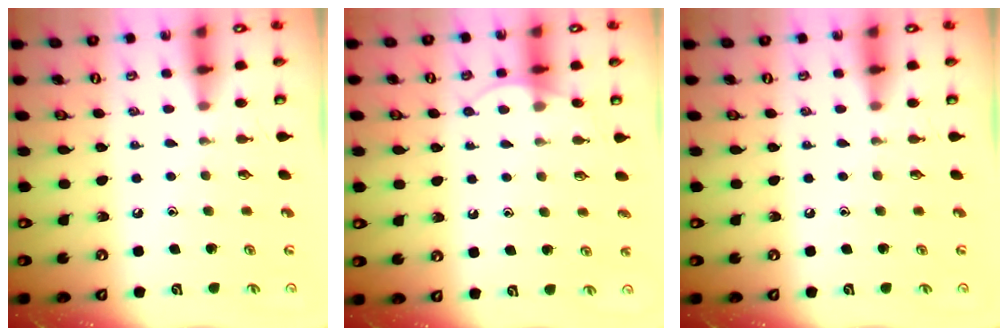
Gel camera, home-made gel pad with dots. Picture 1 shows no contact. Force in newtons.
{"total": 5.7, "press": 5.7, "slide": 0.5}
{"total": 0.0}